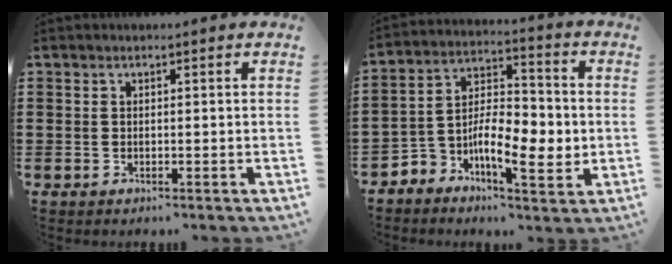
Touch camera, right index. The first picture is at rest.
{"total": 8.2, "force": [-2.3, 4.4, 6.5], "torque": [-0.133, 0.000, -0.044]}